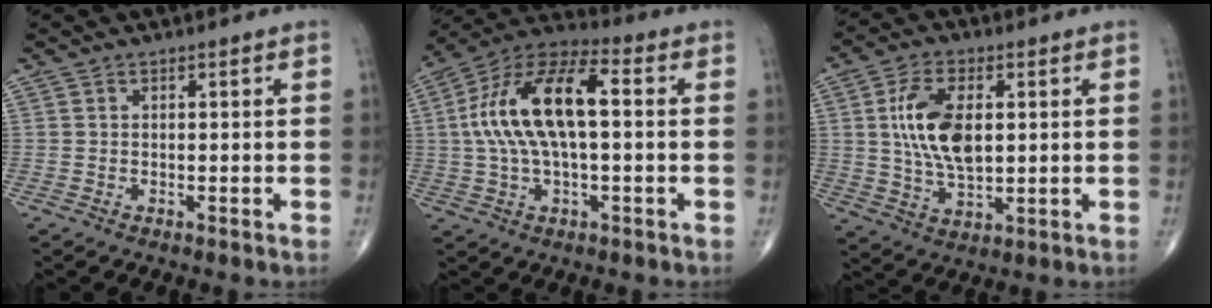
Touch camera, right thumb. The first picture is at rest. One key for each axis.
{"total": 17.3, "fx": 1.4, "fy": 7.6, "fz": 15.5, "tx": -0.304, "ty": 0.041, "tz": 0.020}
{"total": 12.1, "fx": 2.0, "fy": 6.4, "fz": 10.1, "tx": -0.189, "ty": -0.006, "tz": 0.040}